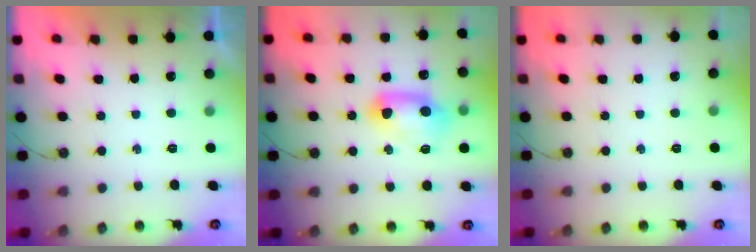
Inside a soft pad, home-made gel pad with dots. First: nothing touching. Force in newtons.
{"total": 11.7, "press": 11.7, "slide": 0.9}
{"total": 0.0}